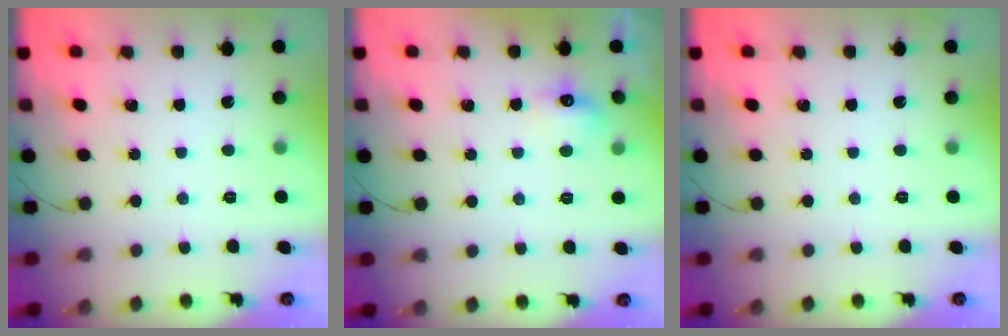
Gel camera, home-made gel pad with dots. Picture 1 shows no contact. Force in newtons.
{"total": 5.9, "press": 5.6, "slide": 1.7}
{"total": 0.0}